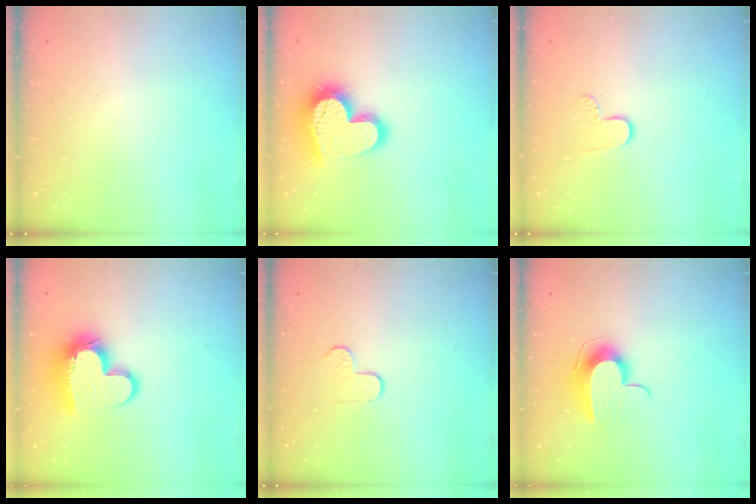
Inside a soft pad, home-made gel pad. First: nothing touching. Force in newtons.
{"total": 18.6, "press": 18.5, "slide": 1.5}
{"total": 7.0, "press": 7.0, "slide": 0.6}
{"total": 15.0, "press": 14.9, "slide": 1.2}
{"total": 3.7, "press": 3.6, "slide": 0.4}
{"total": 9.5, "press": 9.5, "slide": 0.4}